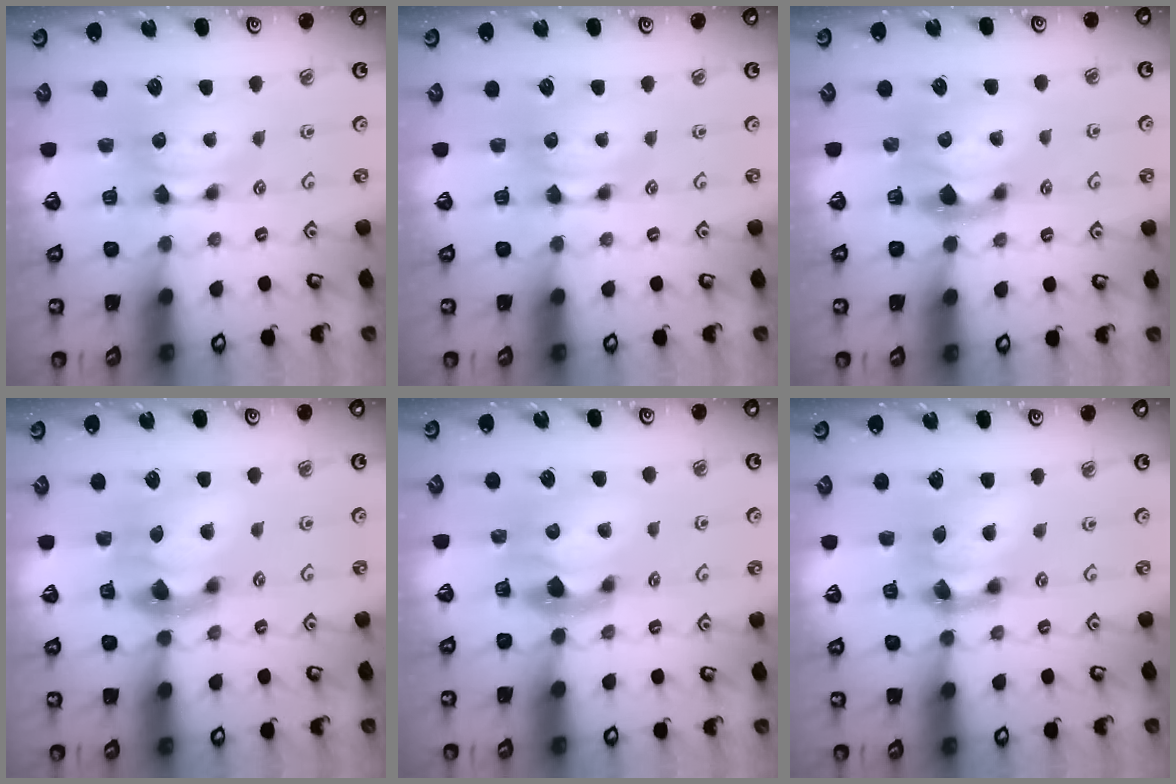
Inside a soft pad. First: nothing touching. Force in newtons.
{"total": 0.0}
{"total": 2.2, "press": 1.9, "slide": 1.2}
{"total": 4.7, "press": 4.1, "slide": 2.1}
{"total": 2.8, "press": 2.5, "slide": 1.3}
{"total": 3.8, "press": 3.1, "slide": 2.1}